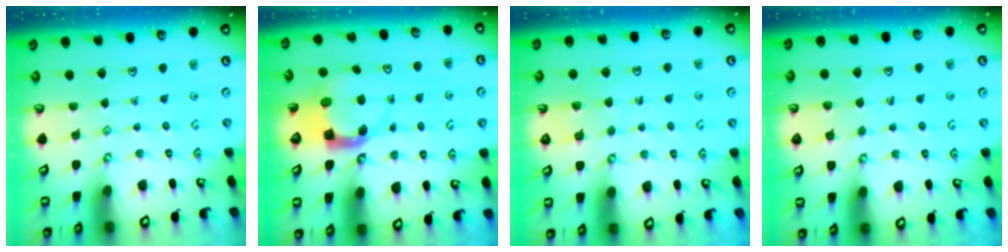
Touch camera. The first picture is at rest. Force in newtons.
{"total": 3.9, "press": 3.8, "slide": 0.6}
{"total": 4.8, "press": 4.8, "slide": 0.3}
{"total": 4.6, "press": 4.6, "slide": 0.3}